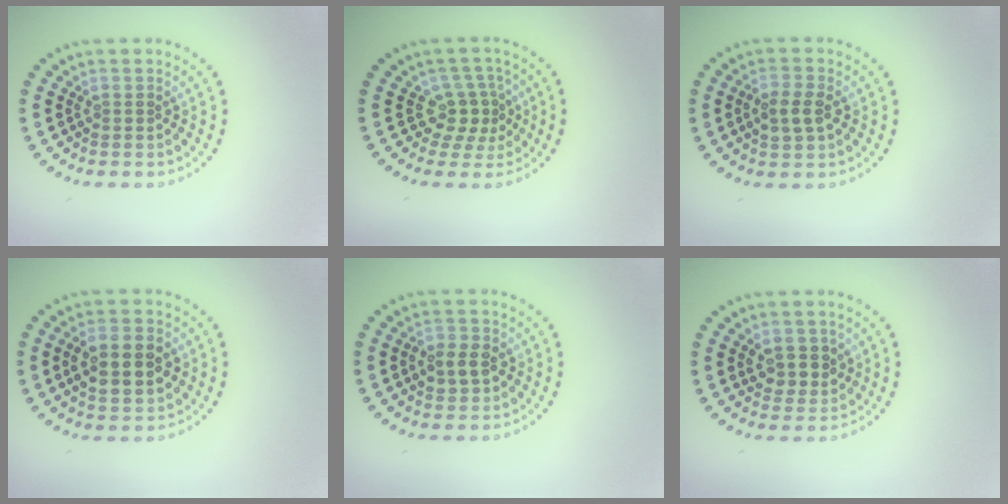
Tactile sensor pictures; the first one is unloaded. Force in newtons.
{"total": 3.0, "press": 2.4, "slide": 1.8}
{"total": 2.8, "press": 2.8, "slide": 0.3}
{"total": 5.6, "press": 5.5, "slide": 0.4}
{"total": 2.8, "press": 2.8, "slide": 0.3}
{"total": 2.8, "press": 2.7, "slide": 0.8}